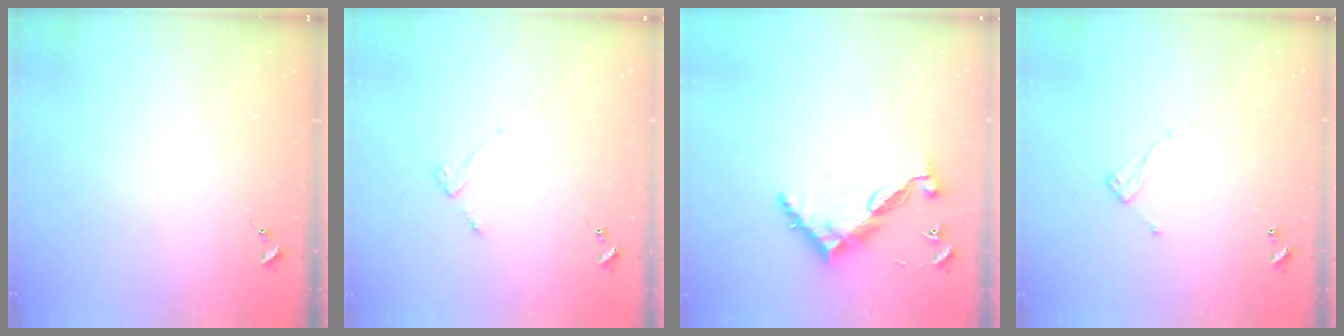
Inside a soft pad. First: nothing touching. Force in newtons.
{"total": 2.2, "press": 2.1, "slide": 0.4}
{"total": 9.0, "press": 9.0, "slide": 0.8}
{"total": 5.0, "press": 5.0, "slide": 0.4}